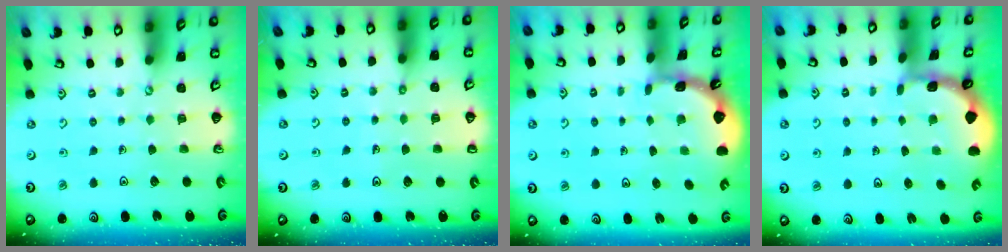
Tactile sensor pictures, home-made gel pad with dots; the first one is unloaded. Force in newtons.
{"total": 5.2, "press": 5.1, "slide": 0.9}
{"total": 1.8, "press": 1.8, "slide": 0.2}
{"total": 1.5, "press": 1.5, "slide": 0.2}